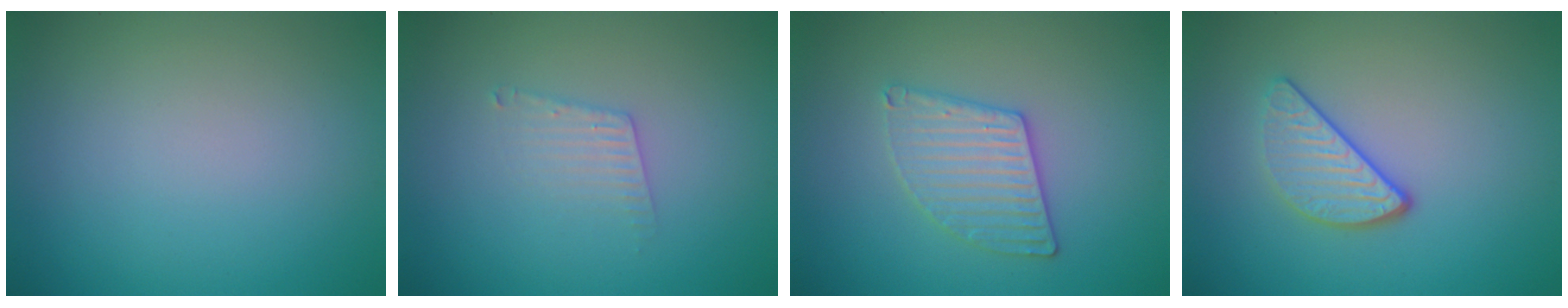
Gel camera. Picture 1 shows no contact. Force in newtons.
{"total": 1.7, "press": 1.7, "slide": 0.0}
{"total": 3.0, "press": 3.0, "slide": 0.4}
{"total": 3.0, "press": 2.5, "slide": 1.6}